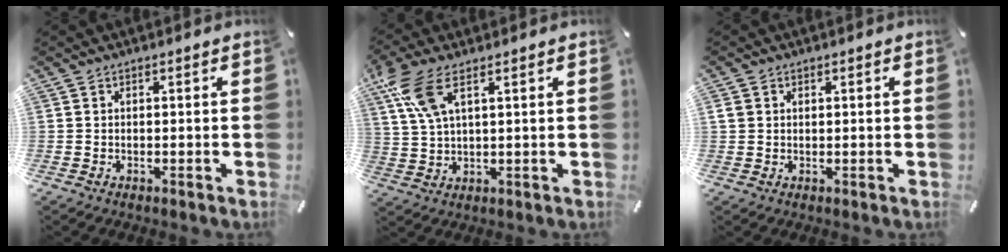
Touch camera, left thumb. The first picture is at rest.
{"total": 9.3, "force": [4.5, 3.7, 7.2], "torque": [-0.159, -0.003, 0.085]}
{"total": 1.7, "force": [0.5, 1.5, 0.5], "torque": [-0.011, 0.006, 0.007]}